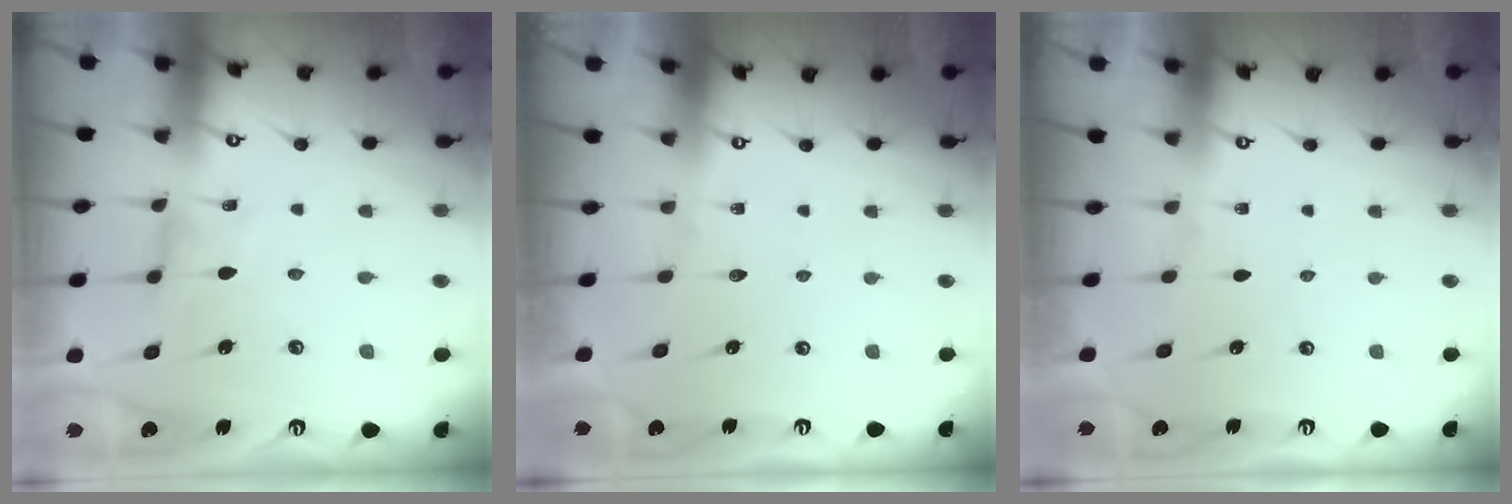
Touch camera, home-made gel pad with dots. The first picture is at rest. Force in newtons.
{"total": 0.0}
{"total": 0.0}